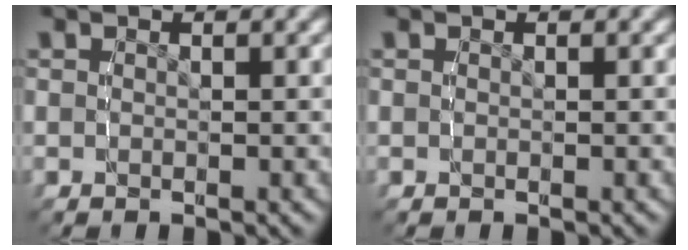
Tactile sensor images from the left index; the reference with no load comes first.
{"total": 0.0}